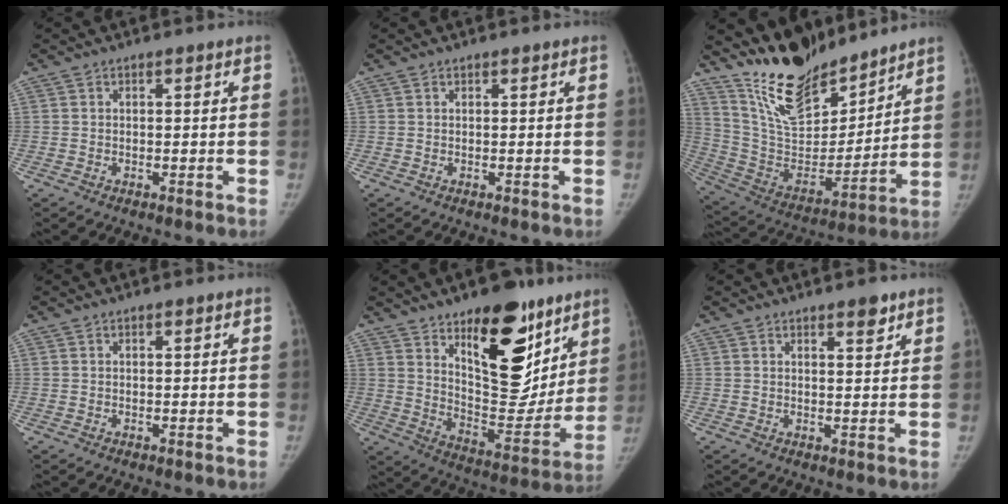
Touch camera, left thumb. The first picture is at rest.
{"total": 0.0}
{"total": 18.9, "force": [16.2, 6.4, 7.5], "torque": [-0.084, -0.108, 0.299]}
{"total": 0.0}
{"total": 23.8, "force": [12.7, 11.0, 16.9], "torque": [-0.178, -0.077, 0.198]}
{"total": 2.8, "force": [2.0, 1.0, 1.8], "torque": [-0.014, -0.012, 0.028]}